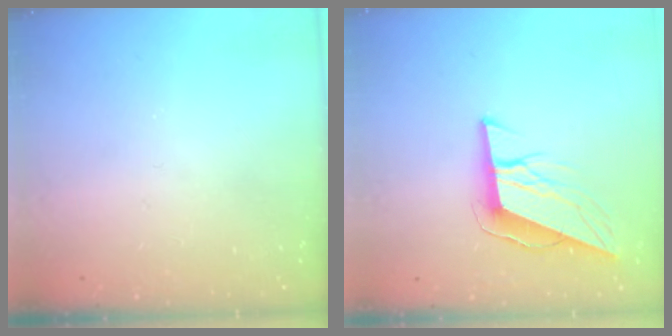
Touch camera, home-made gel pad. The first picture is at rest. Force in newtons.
{"total": 10.7, "press": 10.2, "slide": 3.3}